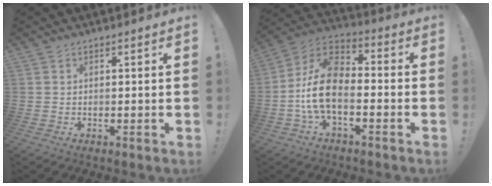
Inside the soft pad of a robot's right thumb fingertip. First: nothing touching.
{"total": 14.0, "force": [-3.8, 8.3, 10.6], "torque": [-0.209, 0.030, -0.060]}